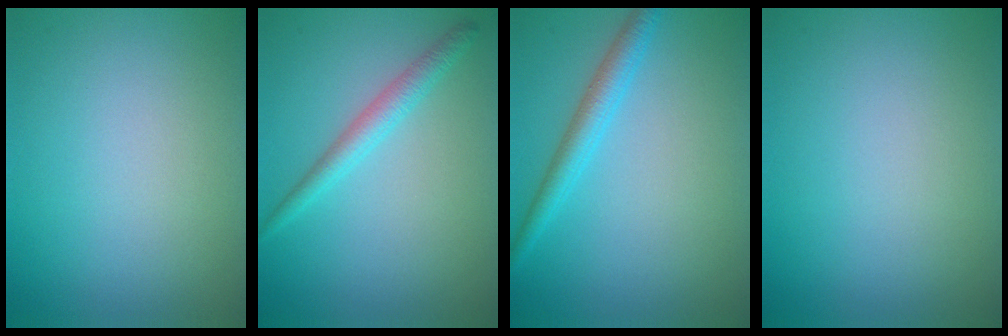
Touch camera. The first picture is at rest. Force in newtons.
{"total": 2.2, "press": 2.2, "slide": 0.1}
{"total": 2.7, "press": 2.7, "slide": 0.2}
{"total": 0.0}